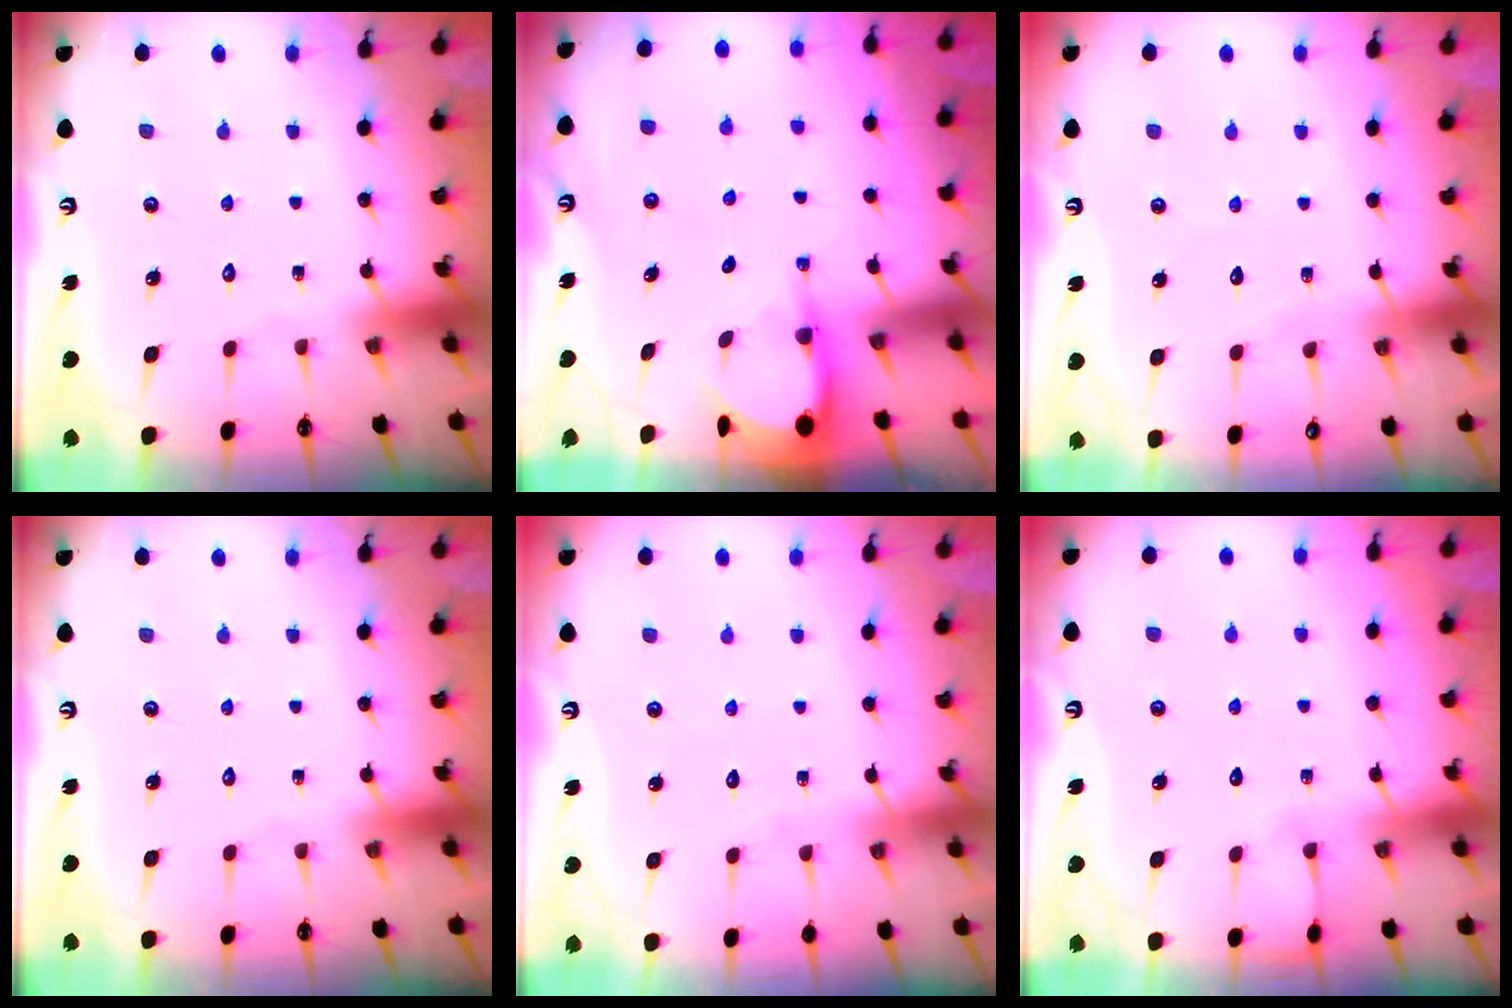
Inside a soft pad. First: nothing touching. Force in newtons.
{"total": 3.5, "press": 3.5, "slide": 0.2}
{"total": 3.0, "press": 3.0, "slide": 0.3}
{"total": 0.0}
{"total": 3.0, "press": 3.0, "slide": 0.3}
{"total": 3.0, "press": 3.0, "slide": 0.4}